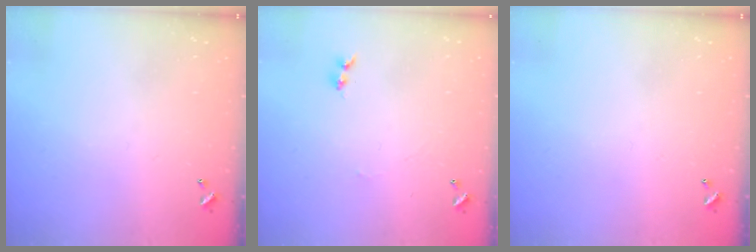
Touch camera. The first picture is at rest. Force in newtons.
{"total": 1.1, "press": 0.9, "slide": 0.5}
{"total": 0.0}